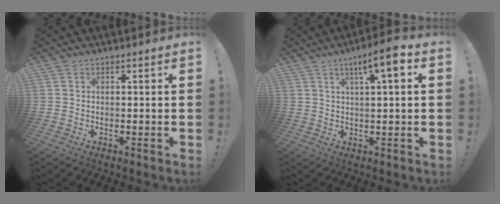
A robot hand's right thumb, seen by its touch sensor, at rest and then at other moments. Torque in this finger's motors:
{"motor_torque": [0.05, 0.12, 0.20, 0.01, 0.12]}